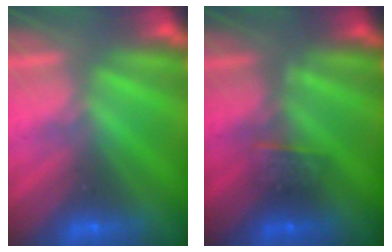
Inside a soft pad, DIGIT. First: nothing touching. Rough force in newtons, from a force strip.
{"total": 2.5}